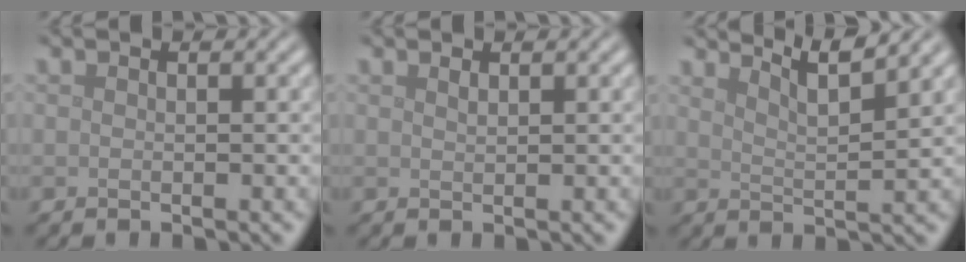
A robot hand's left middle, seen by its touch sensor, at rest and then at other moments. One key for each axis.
{"total": 0.6, "fx": 0.4, "fy": 0.2, "fz": 0.3, "tx": -0.006, "ty": -0.004, "tz": 0.010}
{"total": 4.8, "fx": 4.0, "fy": 0.7, "fz": 2.6, "tx": -0.031, "ty": 0.010, "tz": 0.045}